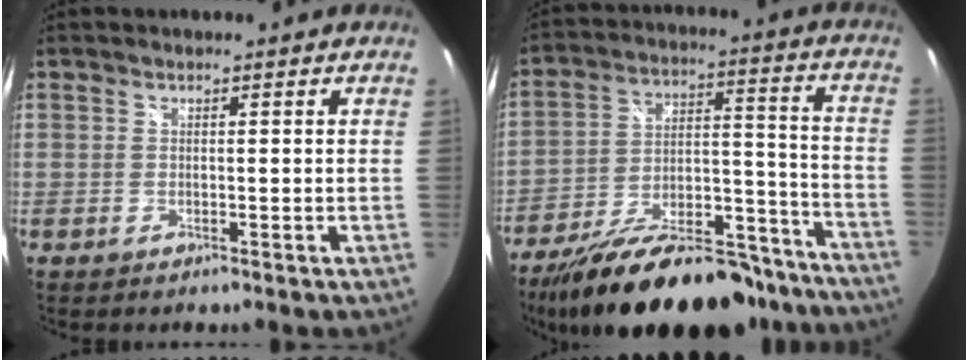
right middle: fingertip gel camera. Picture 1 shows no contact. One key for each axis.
{"total": 27.3, "fx": -21.3, "fy": 9.7, "fz": 14.2, "tx": -0.239, "ty": 0.007, "tz": -0.299}